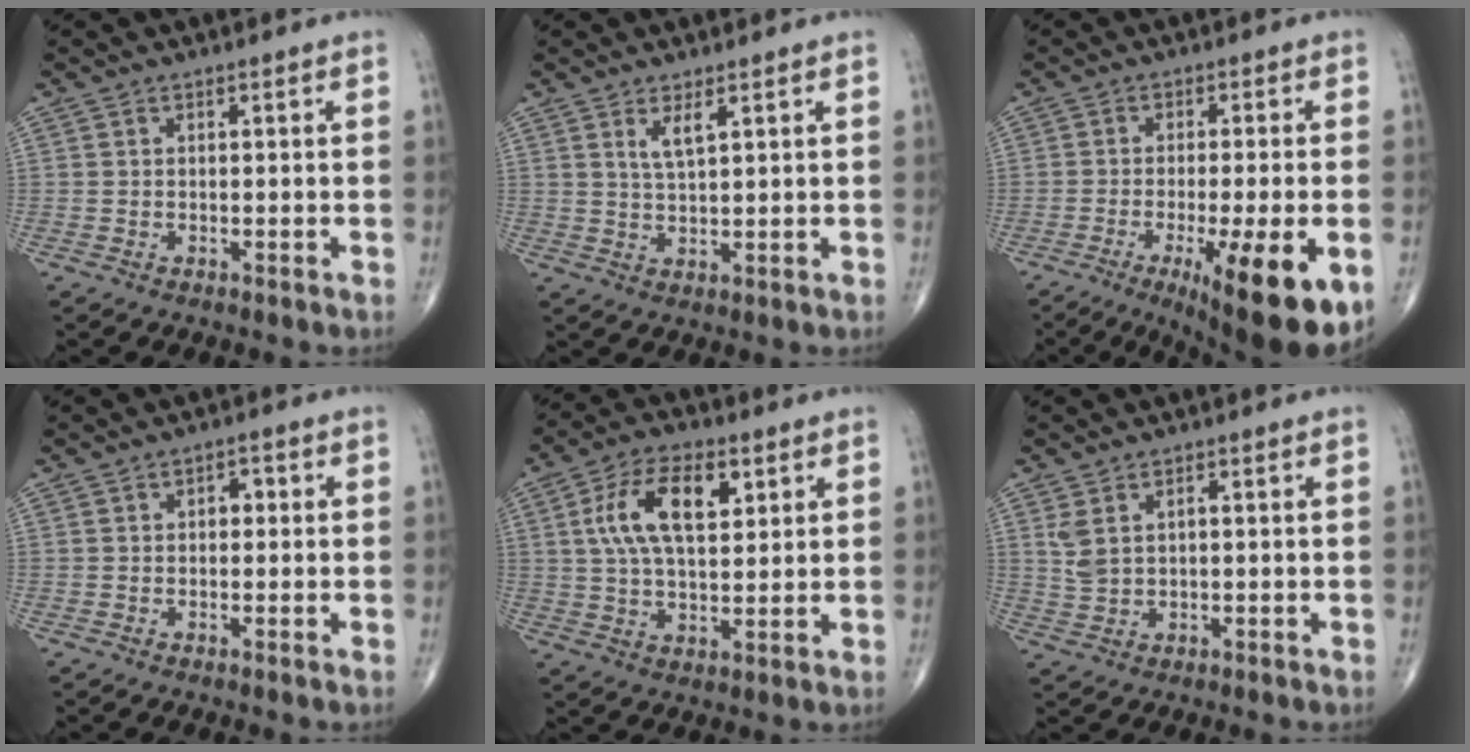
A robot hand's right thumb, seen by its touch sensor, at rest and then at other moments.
{"total": 3.4, "force": [1.8, 0.8, 2.7], "torque": [-0.054, -0.015, 0.038]}
{"total": 16.6, "force": [-6.5, 3.5, 14.8], "torque": [-0.178, -0.013, -0.084]}
{"total": 1.9, "force": [0.2, 1.3, 1.4], "torque": [-0.009, 0.006, -0.002]}
{"total": 12.7, "force": [4.0, 6.4, 10.2], "torque": [-0.180, 0.000, 0.071]}
{"total": 3.9, "force": [1.0, 2.5, 2.8], "torque": [-0.059, 0.004, 0.029]}